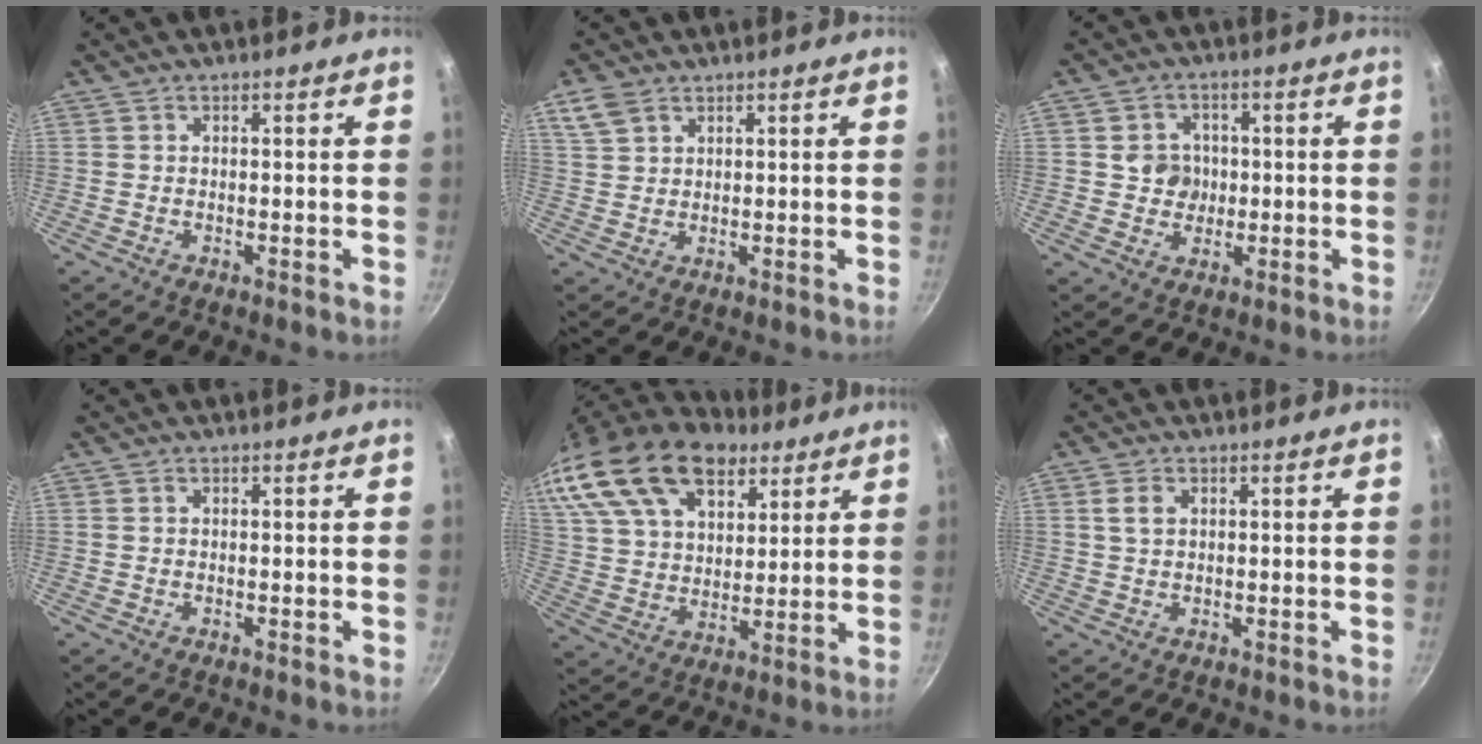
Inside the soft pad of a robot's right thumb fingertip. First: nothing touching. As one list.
[{"total": 4.5, "force": [2.8, 2.8, 2.2], "torque": [-0.041, -0.001, 0.060]}, {"total": 5.4, "force": [0.1, 5.0, 2.0], "torque": [0.003, 0.001, -0.002]}, {"total": 0.0}, {"total": 26.9, "force": [16.6, 14.7, 15.1], "torque": [-0.289, -0.012, 0.299]}, {"total": 2.5, "force": [0.8, 1.6, 1.7], "torque": [-0.028, 0.001, 0.016]}]